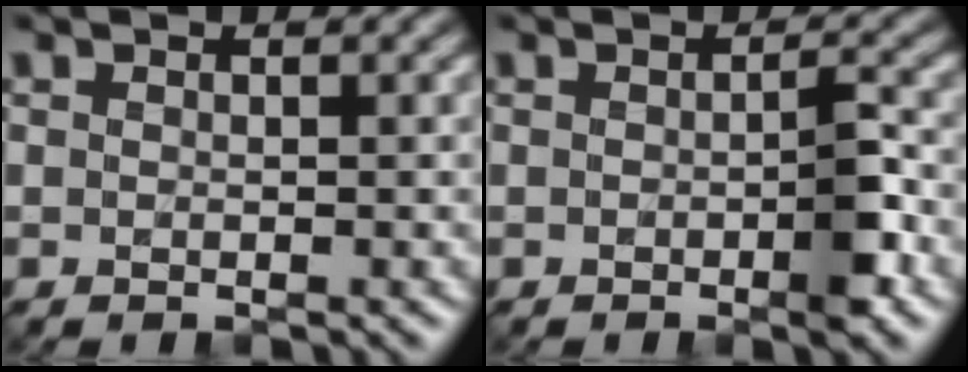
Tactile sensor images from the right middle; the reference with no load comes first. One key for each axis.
{"total": 2.6, "fx": -0.8, "fy": 0.5, "fz": 2.4, "tx": -0.036, "ty": 0.000, "tz": -0.013}